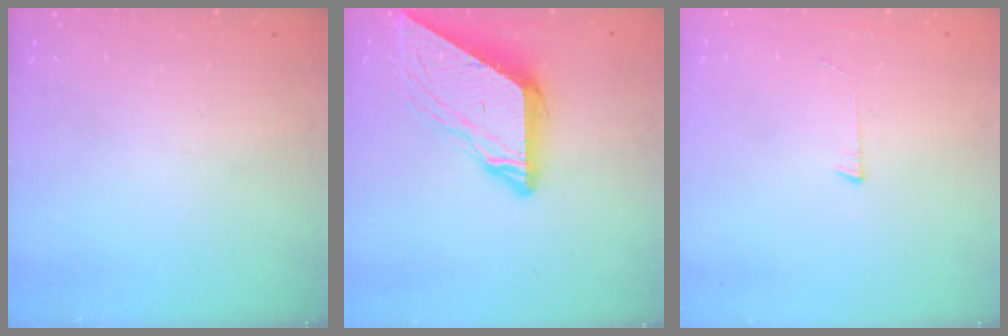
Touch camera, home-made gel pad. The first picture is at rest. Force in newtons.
{"total": 10.0, "press": 10.0, "slide": 0.8}
{"total": 3.0, "press": 3.0, "slide": 0.3}